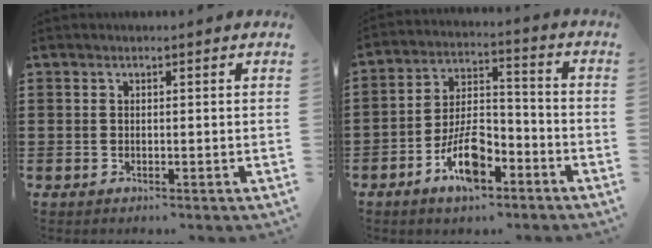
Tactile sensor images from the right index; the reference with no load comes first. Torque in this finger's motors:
{"motor_torque": [1.95, 0.19, 1.05, 0.21]}